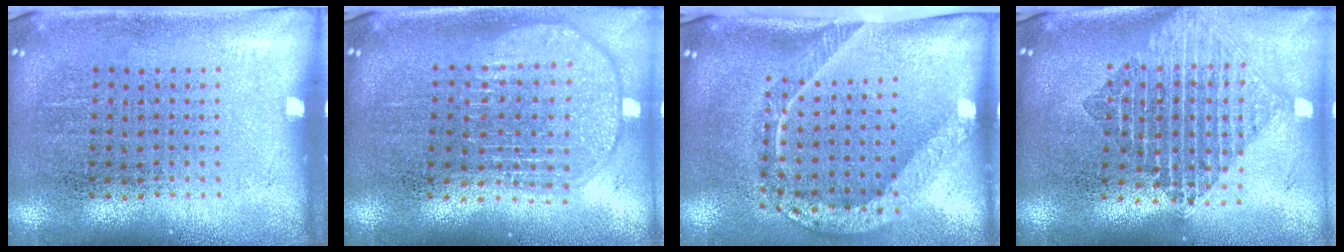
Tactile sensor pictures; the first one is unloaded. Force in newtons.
{"total": 1.8, "press": 1.5, "slide": 1.0}
{"total": 2.3, "press": 1.5, "slide": 1.7}
{"total": 2.2, "press": 1.6, "slide": 1.4}